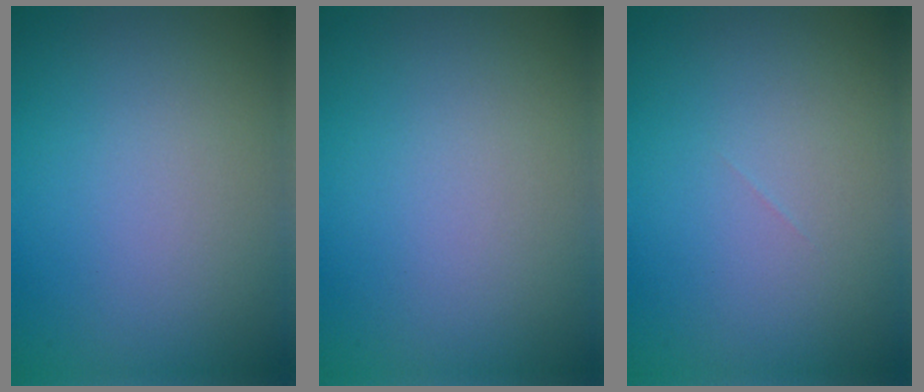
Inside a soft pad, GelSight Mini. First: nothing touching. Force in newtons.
{"total": 0.0}
{"total": 0.0}